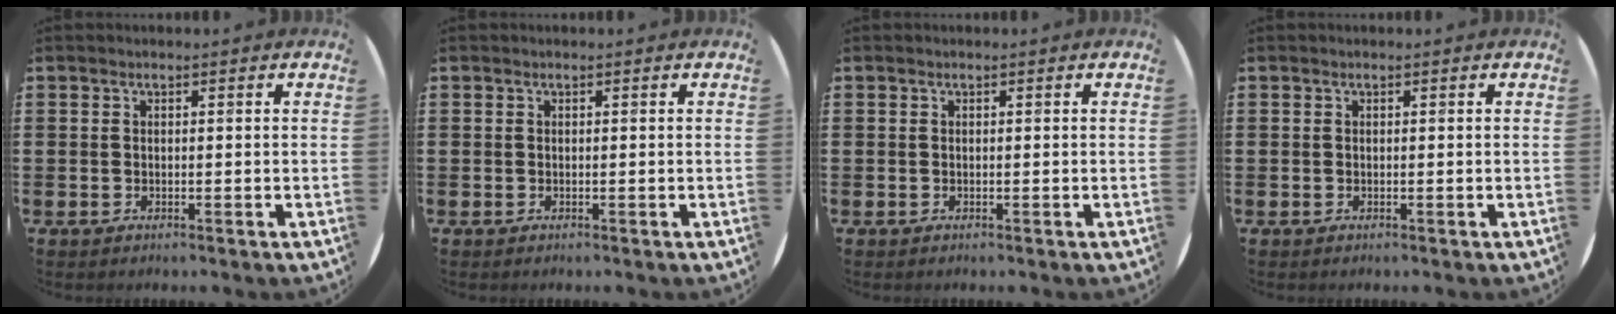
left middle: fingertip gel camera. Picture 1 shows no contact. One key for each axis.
{"total": 0.0}
{"total": 0.0}
{"total": 0.0}